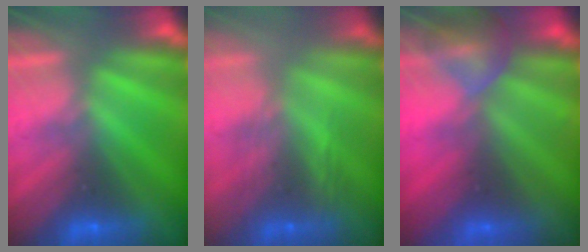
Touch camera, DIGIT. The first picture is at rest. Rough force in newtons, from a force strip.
{"total": 3.3}
{"total": 6.9}